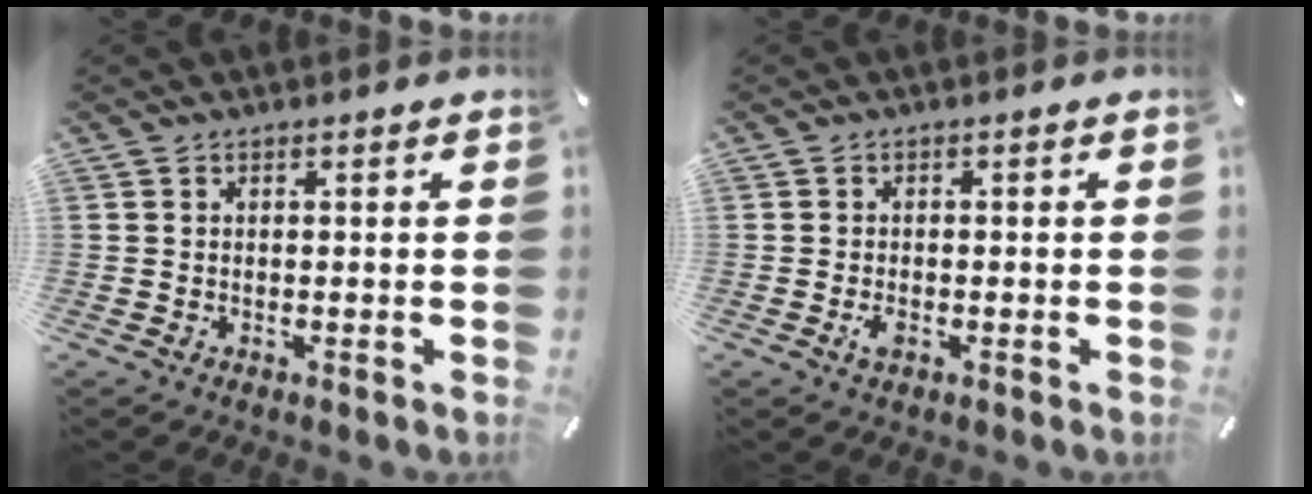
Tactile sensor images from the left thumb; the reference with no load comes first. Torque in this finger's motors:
{"motor_torque": [0.20, 0.76, 0.01, 0.01, 0.01]}